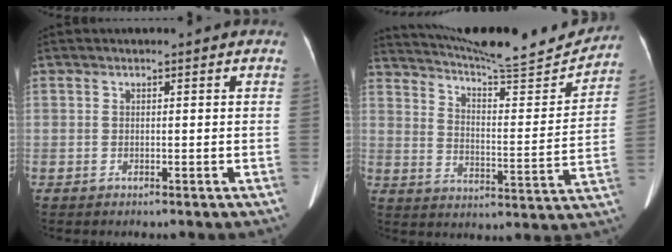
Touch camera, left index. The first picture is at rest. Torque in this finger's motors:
{"motor_torque": [0.84, -1.26, 0.22, 0.11]}